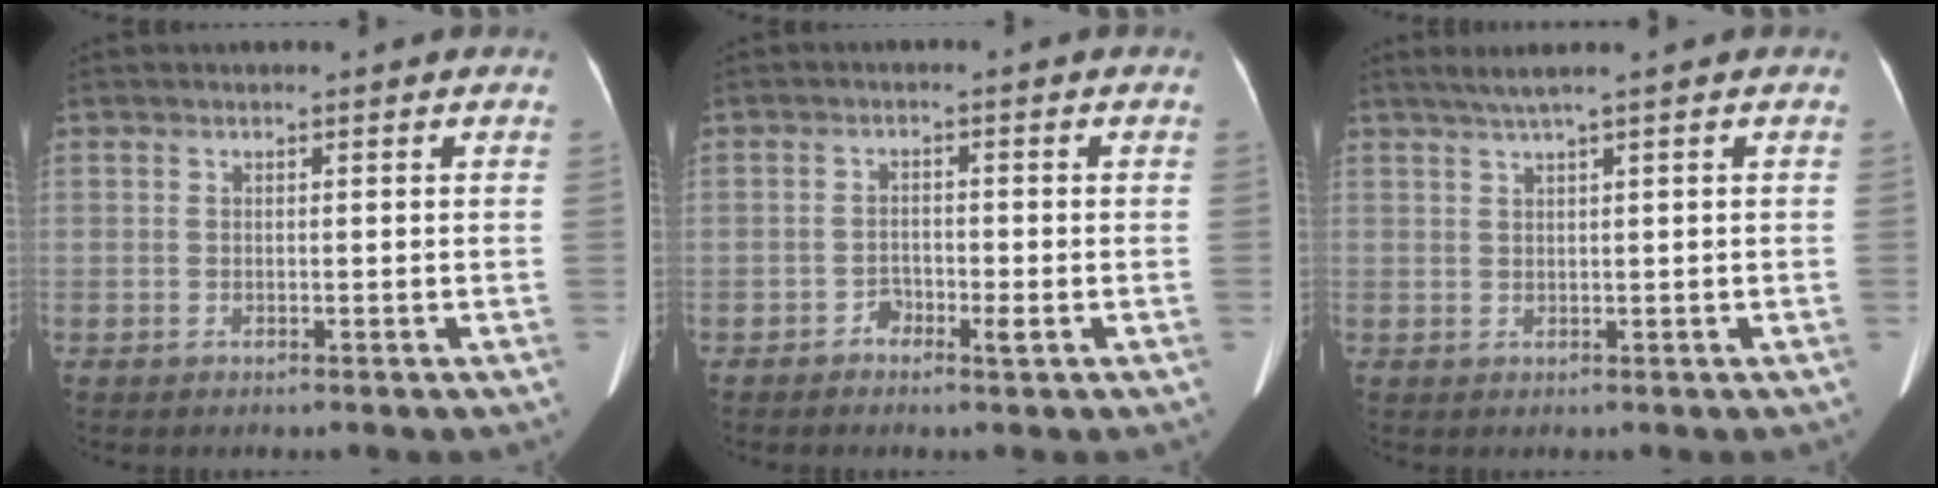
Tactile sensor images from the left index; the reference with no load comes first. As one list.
[{"total": 2.0, "force": [-1.2, 0.7, 1.4], "torque": [-0.020, 0.003, -0.024]}, {"total": 2.4, "force": [1.5, -0.6, 1.8], "torque": [-0.041, 0.001, 0.035]}]